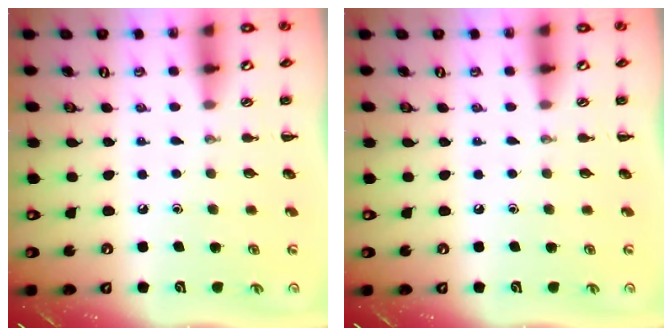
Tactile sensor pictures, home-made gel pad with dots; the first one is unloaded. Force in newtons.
{"total": 0.0}